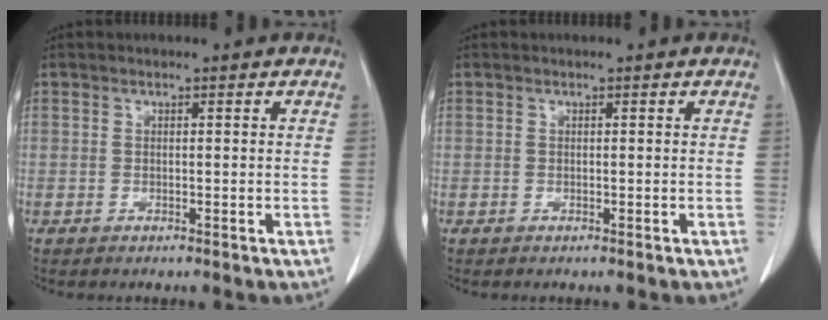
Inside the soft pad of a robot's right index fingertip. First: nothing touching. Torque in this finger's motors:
{"motor_torque": [-0.02, -0.02, 0.01, 0.01]}